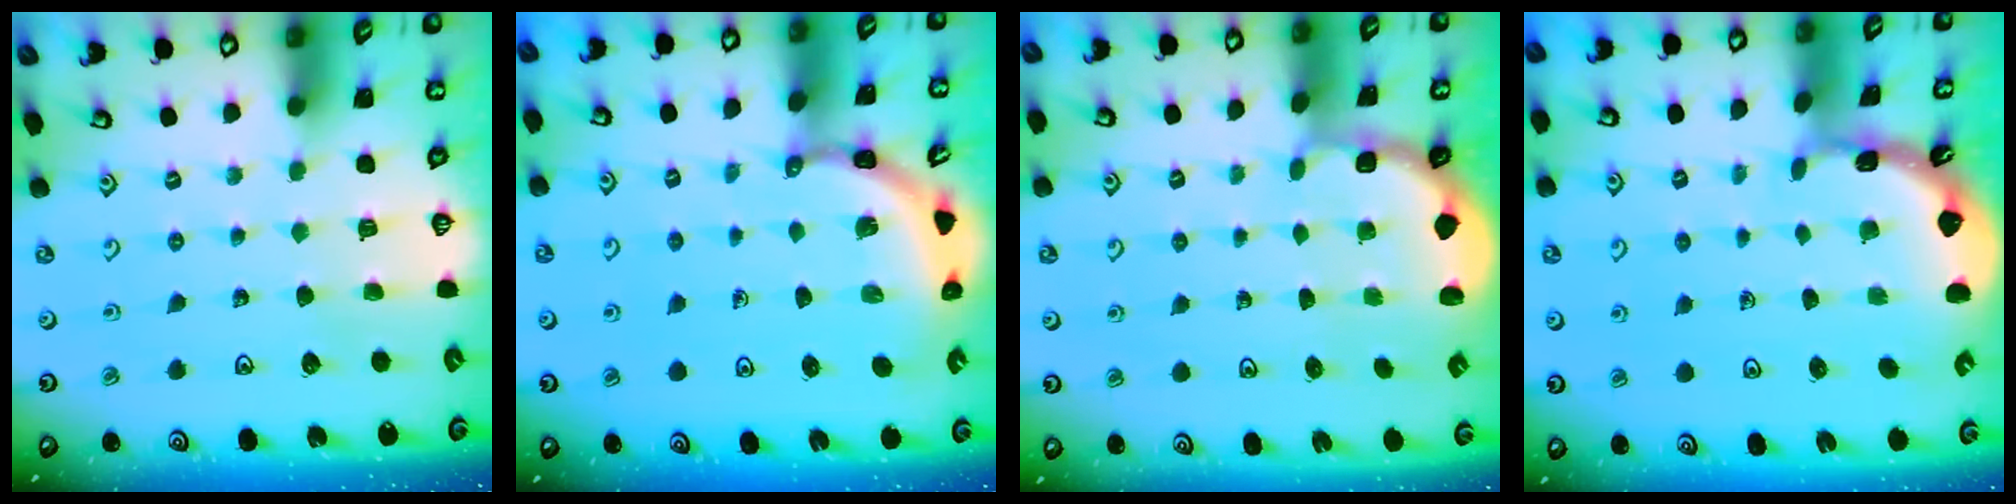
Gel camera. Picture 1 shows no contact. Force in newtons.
{"total": 3.4, "press": 3.4, "slide": 0.2}
{"total": 1.9, "press": 1.8, "slide": 0.7}
{"total": 1.8, "press": 1.8, "slide": 0.1}